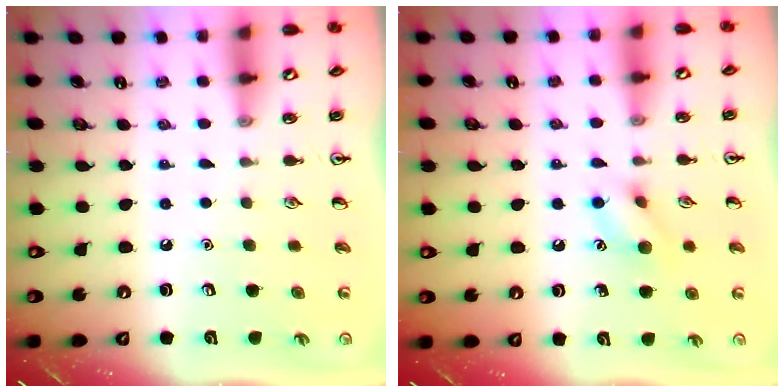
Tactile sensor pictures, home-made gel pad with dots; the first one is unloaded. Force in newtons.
{"total": 8.3, "press": 8.3, "slide": 0.4}